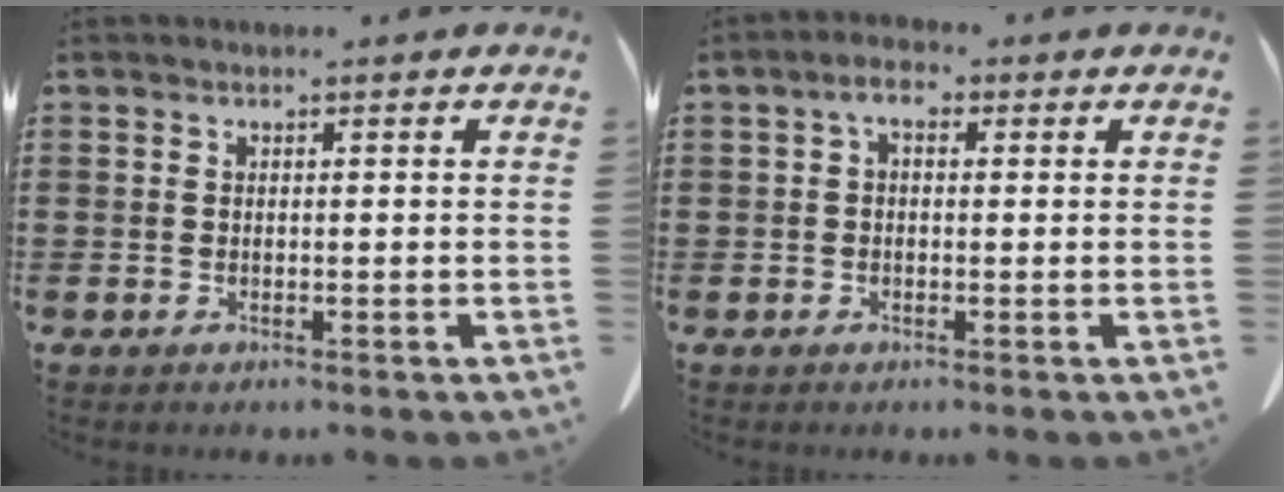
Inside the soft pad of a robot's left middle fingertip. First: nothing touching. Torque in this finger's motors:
{"motor_torque": [0.39, -0.05, 0.02, 0.04]}